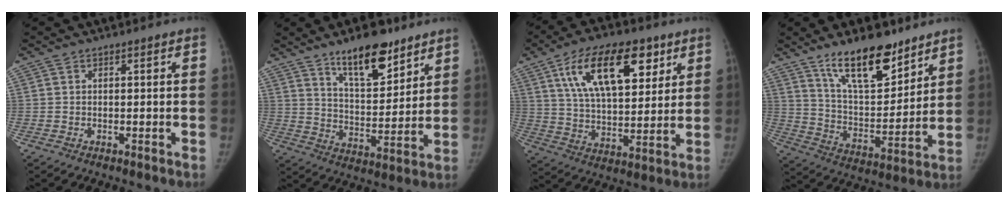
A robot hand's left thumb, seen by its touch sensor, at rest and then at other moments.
{"total": 14.0, "force": [9.9, 5.3, 8.3], "torque": [-0.096, -0.076, 0.173]}
{"total": 19.7, "force": [9.3, 9.7, 14.5], "torque": [-0.200, -0.032, 0.163]}
{"total": 16.3, "force": [11.7, 6.2, 9.5], "torque": [-0.112, -0.086, 0.209]}